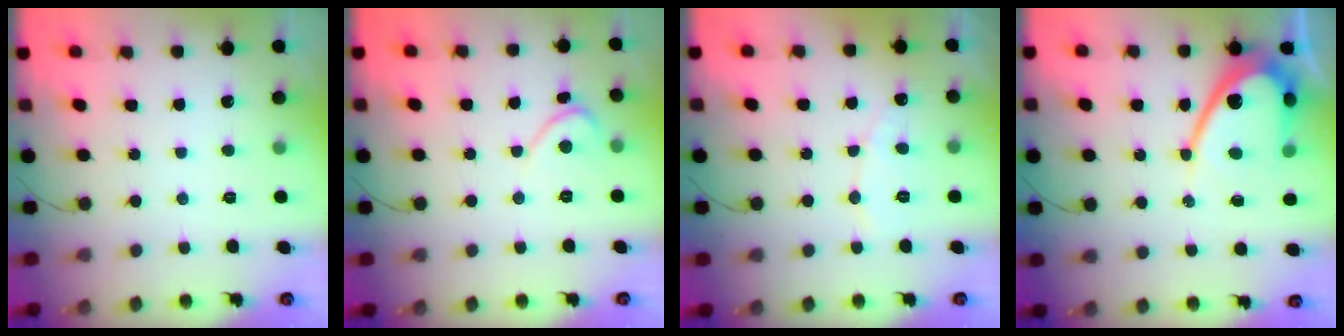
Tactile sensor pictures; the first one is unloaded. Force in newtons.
{"total": 2.3, "press": 2.3, "slide": 0.1}
{"total": 5.3, "press": 5.2, "slide": 0.5}
{"total": 12.8, "press": 12.8, "slide": 0.4}